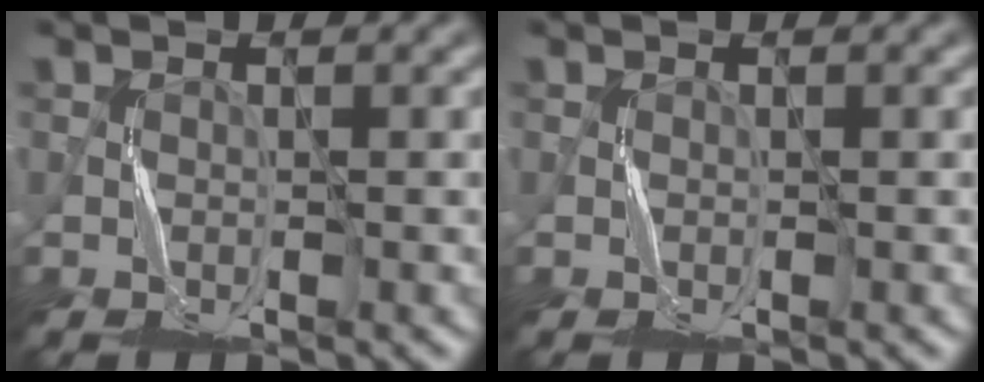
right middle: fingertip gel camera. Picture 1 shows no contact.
{"total": 0.0}